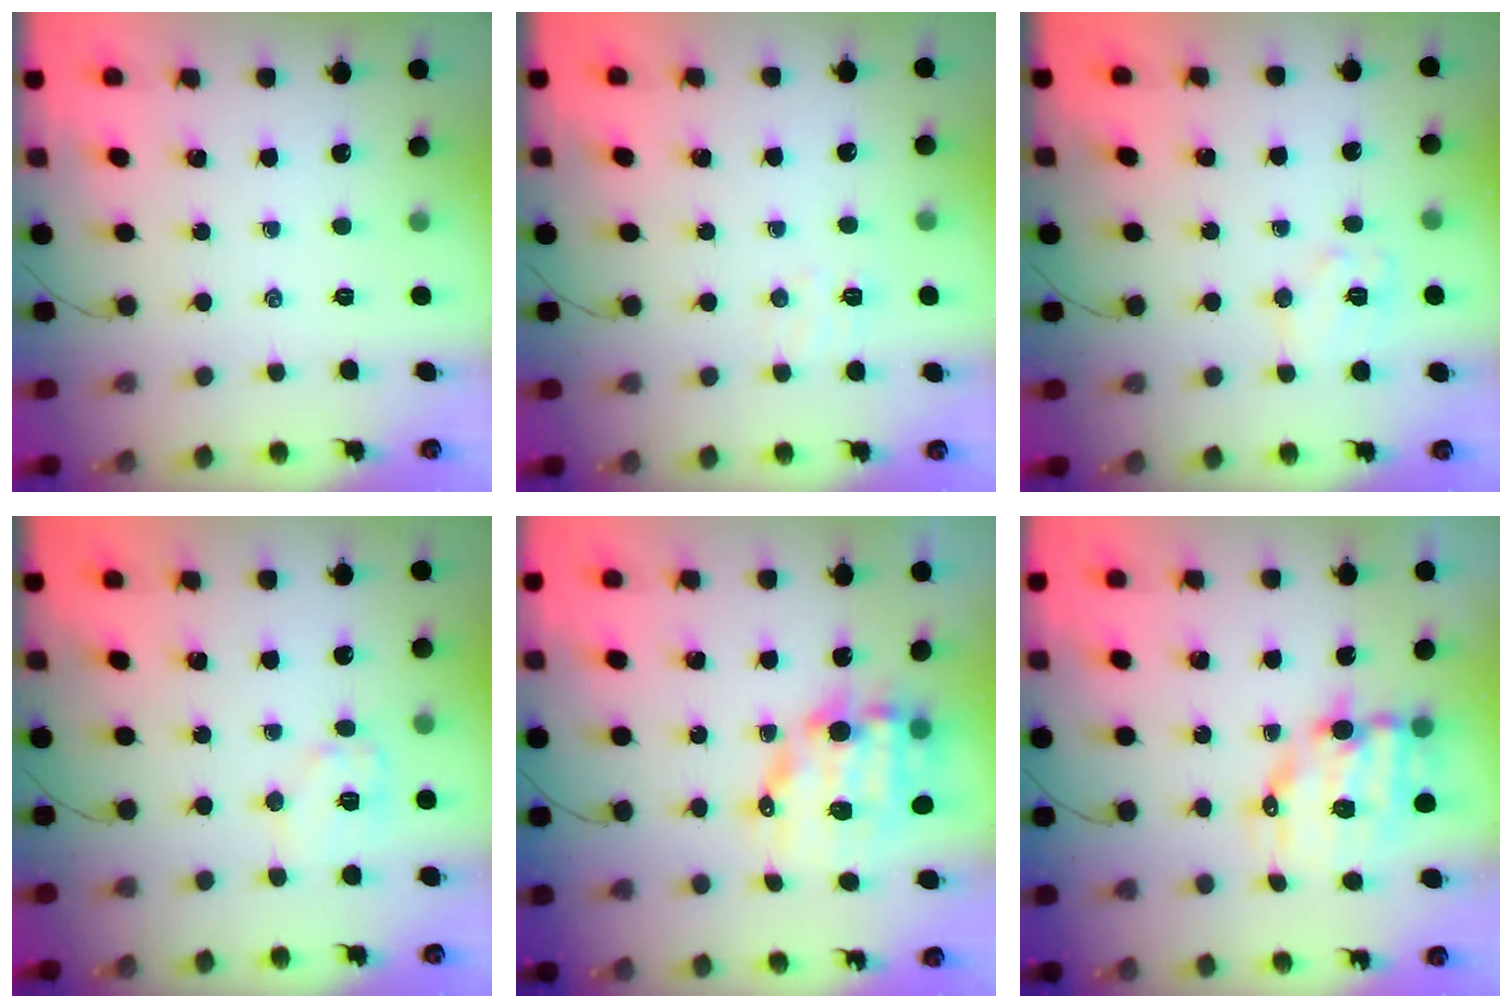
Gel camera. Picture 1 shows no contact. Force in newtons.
{"total": 5.0, "press": 4.8, "slide": 1.2}
{"total": 8.6, "press": 8.6, "slide": 0.4}
{"total": 7.4, "press": 7.4, "slide": 0.8}
{"total": 13.0, "press": 12.7, "slide": 2.9}
{"total": 10.5, "press": 10.2, "slide": 2.4}